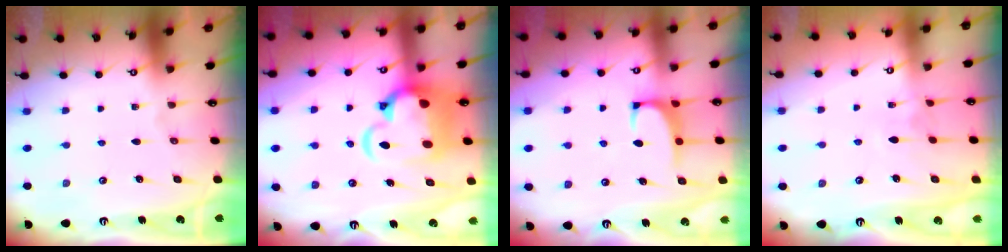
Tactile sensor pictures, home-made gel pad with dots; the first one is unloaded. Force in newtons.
{"total": 9.3, "press": 9.0, "slide": 2.4}
{"total": 0.8, "press": 0.4, "slide": 0.7}
{"total": 3.0, "press": 3.0, "slide": 0.4}